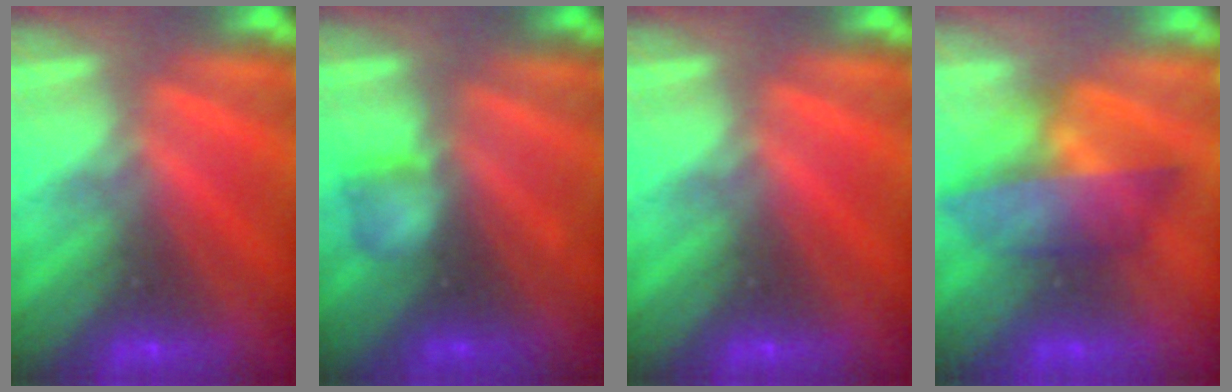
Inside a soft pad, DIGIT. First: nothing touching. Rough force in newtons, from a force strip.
{"total": 2.1}
{"total": 0.0}
{"total": 3.8}